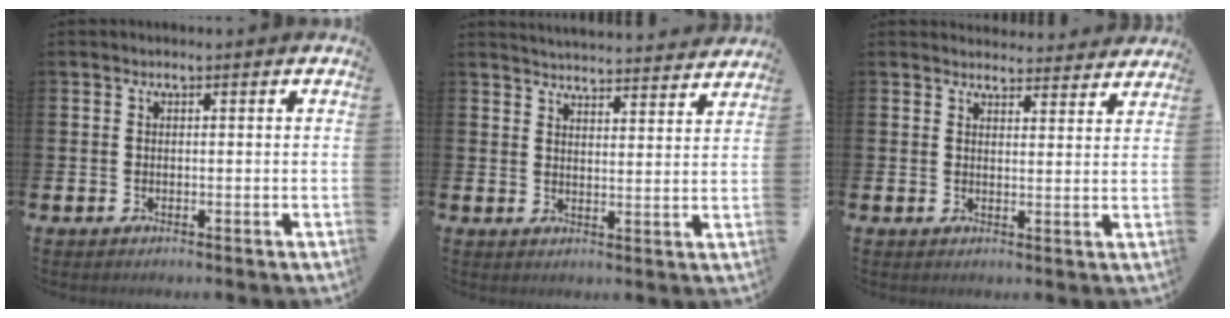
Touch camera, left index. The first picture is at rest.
{"total": 4.8, "force": [4.8, 0.2, 0.1], "torque": [-0.007, -0.039, 0.085]}
{"total": 3.5, "force": [3.5, 0.7, -0.1], "torque": [0.009, -0.025, 0.061]}